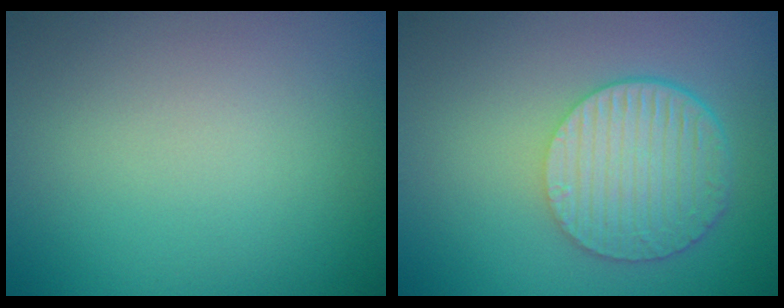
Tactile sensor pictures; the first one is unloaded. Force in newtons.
{"total": 6.6, "press": 4.7, "slide": 4.6}